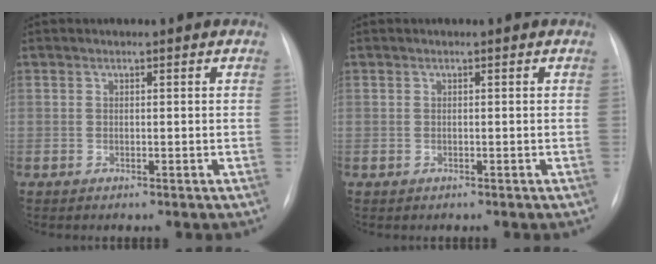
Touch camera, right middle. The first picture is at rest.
{"total": 0.0}